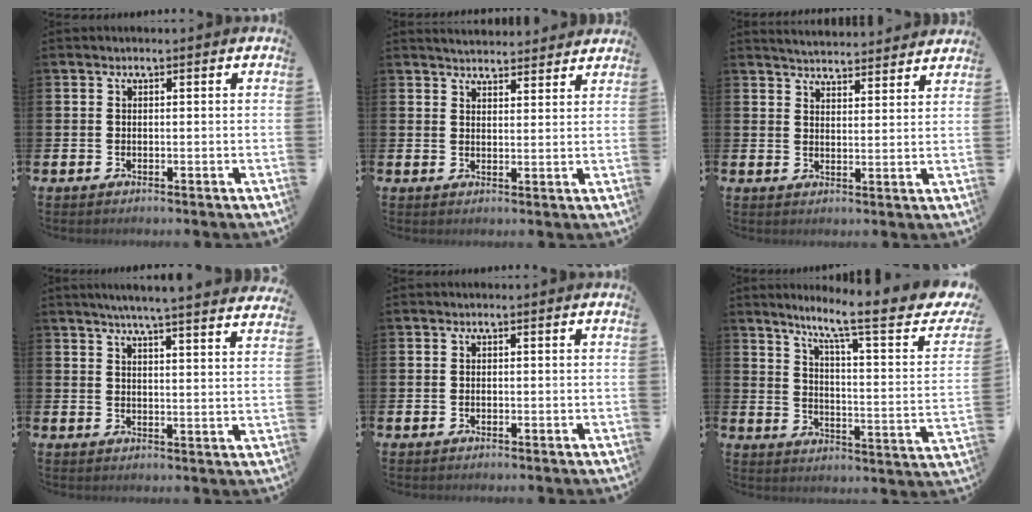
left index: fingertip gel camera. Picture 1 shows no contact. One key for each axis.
{"total": 3.9, "fx": 3.8, "fy": 0.5, "fz": 0.1, "tx": -0.008, "ty": -0.021, "tz": 0.070}
{"total": 4.5, "fx": 4.5, "fy": 0.3, "fz": 0.0, "tx": -0.010, "ty": -0.031, "tz": 0.081}
{"total": 5.5, "fx": 5.3, "fy": -0.8, "fz": 1.4, "tx": -0.032, "ty": -0.033, "tz": 0.089}
{"total": 0.0}
{"total": 9.1, "fx": 6.5, "fy": 1.2, "fz": 6.2, "tx": -0.108, "ty": -0.055, "tz": 0.089}